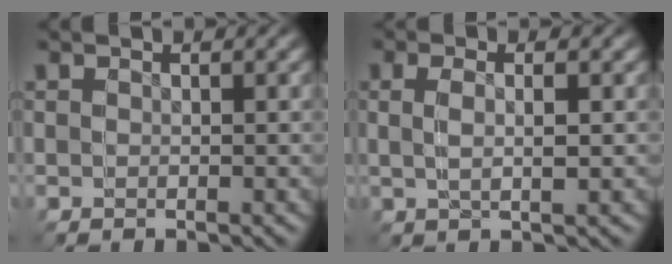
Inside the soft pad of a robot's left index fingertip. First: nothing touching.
{"total": 3.9, "force": [-0.2, -3.3, -2.1], "torque": [0.036, 0.016, -0.006]}